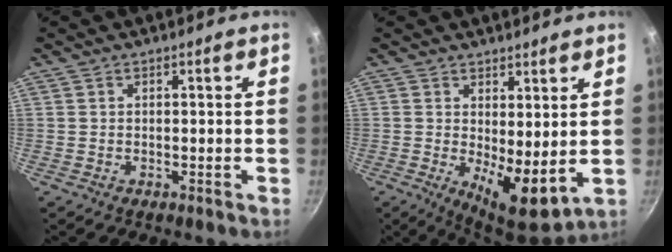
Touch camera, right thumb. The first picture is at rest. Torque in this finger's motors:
{"motor_torque": [-0.35, 0.97, 0.28, -0.23, 0.07]}